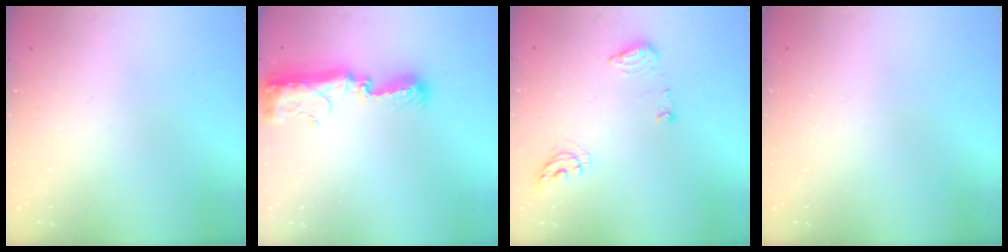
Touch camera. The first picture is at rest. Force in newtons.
{"total": 11.5, "press": 11.4, "slide": 0.9}
{"total": 8.1, "press": 8.1, "slide": 0.9}
{"total": 0.0}